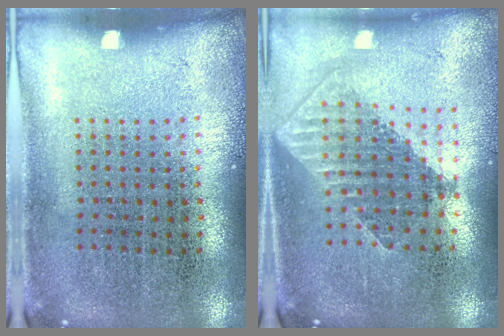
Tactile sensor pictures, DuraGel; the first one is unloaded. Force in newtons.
{"total": 1.8, "press": 1.4, "slide": 1.1}